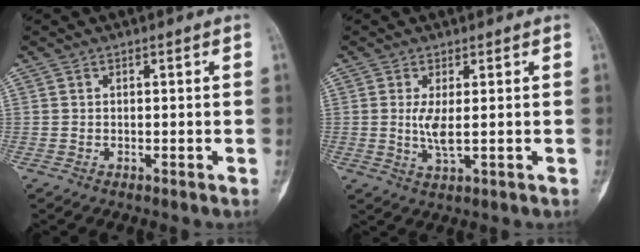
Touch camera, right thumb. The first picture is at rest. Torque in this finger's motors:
{"motor_torque": [3.60, 1.14, 0.37, -0.22, 0.01]}